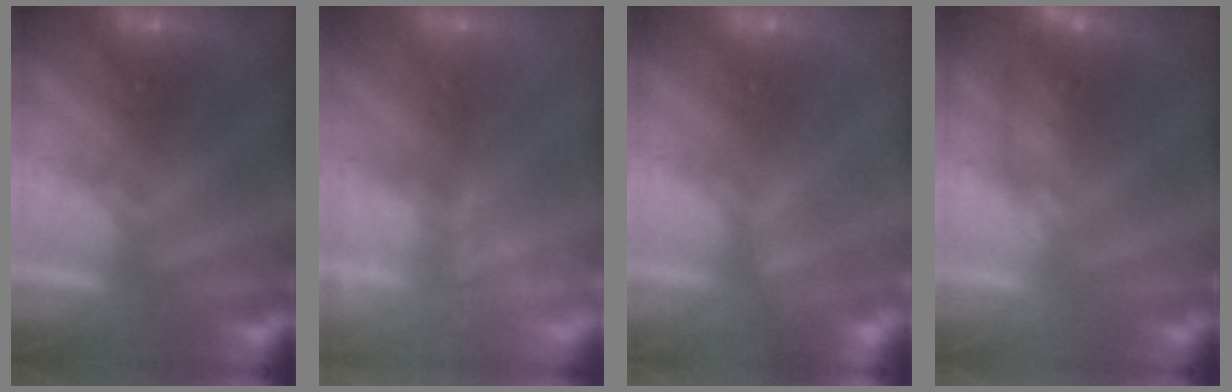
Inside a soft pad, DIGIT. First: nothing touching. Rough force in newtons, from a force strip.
{"total": 2.4}
{"total": 3.8}
{"total": 4.8}